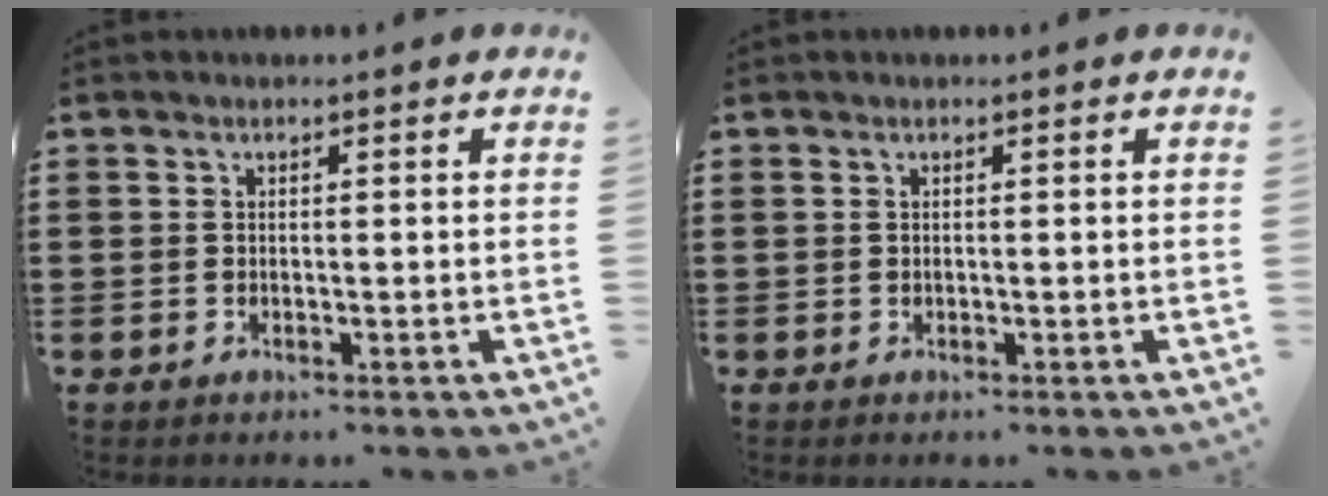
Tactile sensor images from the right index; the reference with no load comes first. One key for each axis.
{"total": 0.0}